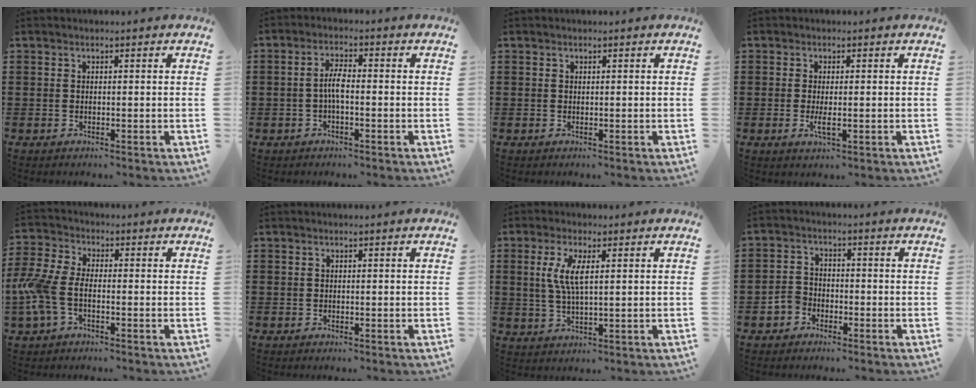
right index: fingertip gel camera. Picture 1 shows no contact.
{"total": 3.2, "force": [-0.7, 1.1, 3.0], "torque": [-0.062, 0.002, -0.016]}
{"total": 0.0}
{"total": 2.4, "force": [-0.4, 0.6, 2.3], "torque": [-0.049, -0.006, -0.010]}
{"total": 6.6, "force": [-1.9, 3.3, 5.4], "torque": [-0.149, -0.012, -0.044]}
{"total": 0.0}
{"total": 5.0, "force": [1.3, 1.4, 4.6], "torque": [-0.102, 0.000, 0.019]}
{"total": 2.9, "force": [-1.8, 2.0, 1.1], "torque": [-0.034, 0.000, -0.038]}